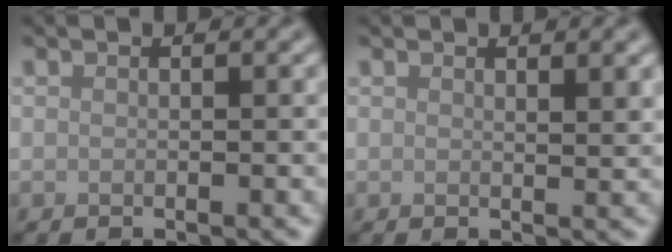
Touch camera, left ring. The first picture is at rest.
{"total": 1.1, "force": [0.8, 0.2, 0.7], "torque": [-0.007, -0.002, 0.013]}